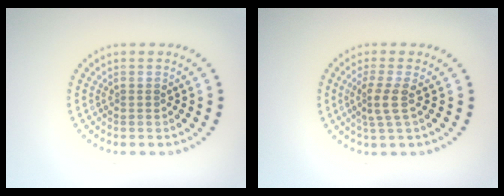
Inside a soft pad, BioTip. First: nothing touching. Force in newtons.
{"total": 2.4, "press": 1.8, "slide": 1.6}